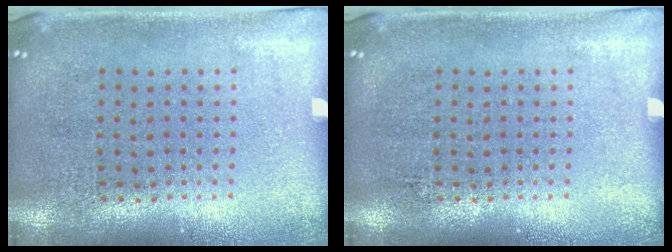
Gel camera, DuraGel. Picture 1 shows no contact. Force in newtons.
{"total": 0.0}